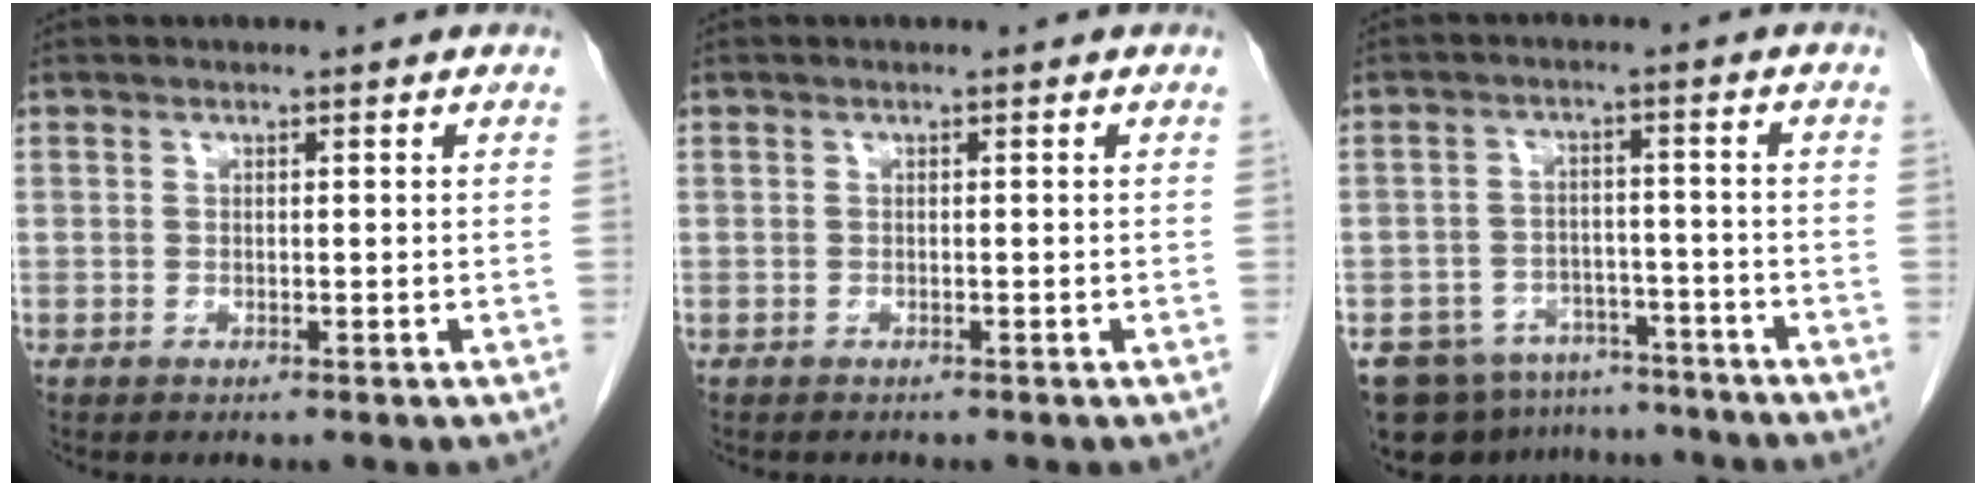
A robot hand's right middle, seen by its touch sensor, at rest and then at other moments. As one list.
[{"total": 0.6, "force": [-0.6, 0.3, 0.0], "torque": [-0.008, 0.001, -0.010]}, {"total": 10.4, "force": [-8.6, 5.5, 1.8], "torque": [-0.029, 0.016, -0.123]}]